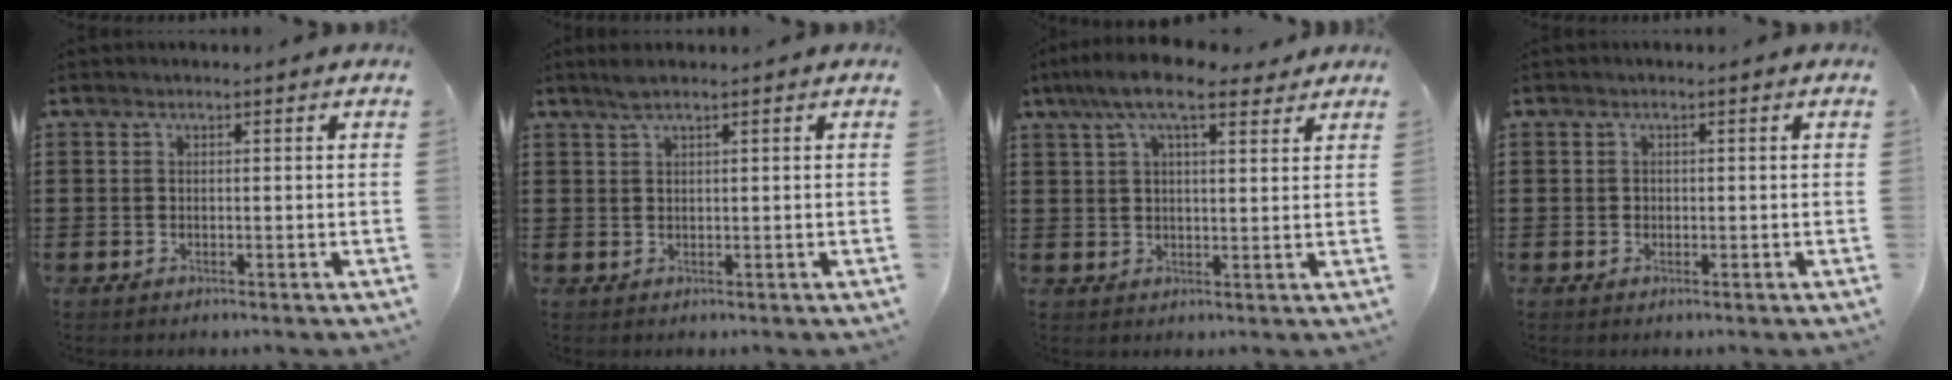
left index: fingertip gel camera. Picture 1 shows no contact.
{"total": 1.9, "force": [1.4, 0.2, 1.3], "torque": [-0.030, 0.002, 0.025]}
{"total": 8.8, "force": [6.1, 2.8, 5.6], "torque": [-0.118, 0.003, 0.111]}
{"total": 0.6, "force": [0.0, 0.6, 0.1], "torque": [-0.005, 0.003, 0.000]}